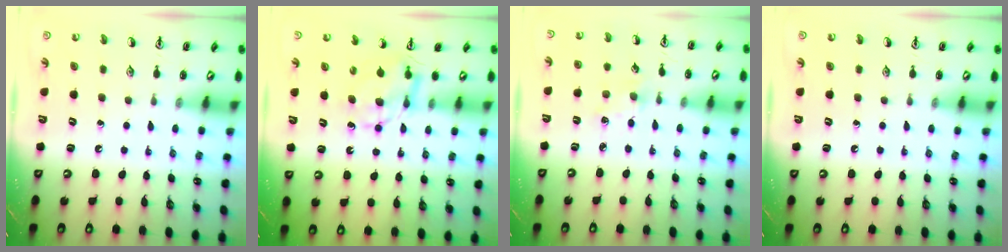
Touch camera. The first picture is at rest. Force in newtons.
{"total": 6.8, "press": 6.8, "slide": 0.3}
{"total": 2.6, "press": 2.6, "slide": 0.4}
{"total": 0.0}